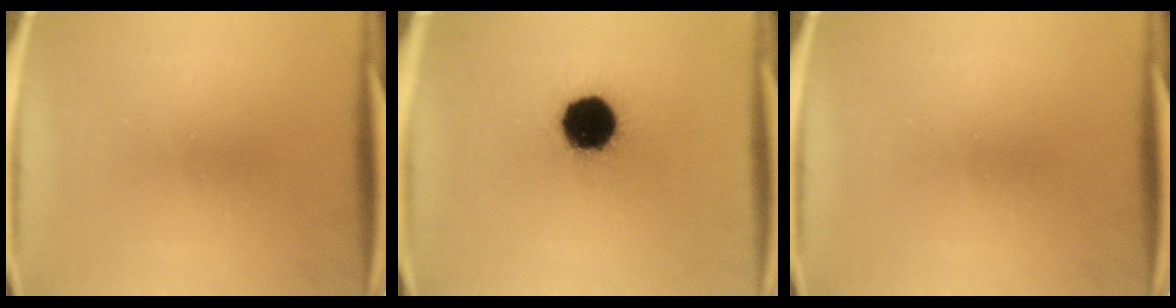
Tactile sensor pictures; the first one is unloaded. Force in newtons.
{"total": 16.1}
{"total": 0.0}